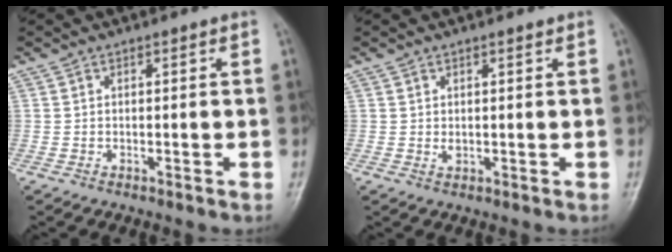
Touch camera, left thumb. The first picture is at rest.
{"total": 1.6, "force": [0.6, 0.8, 1.1], "torque": [-0.017, -0.005, 0.014]}